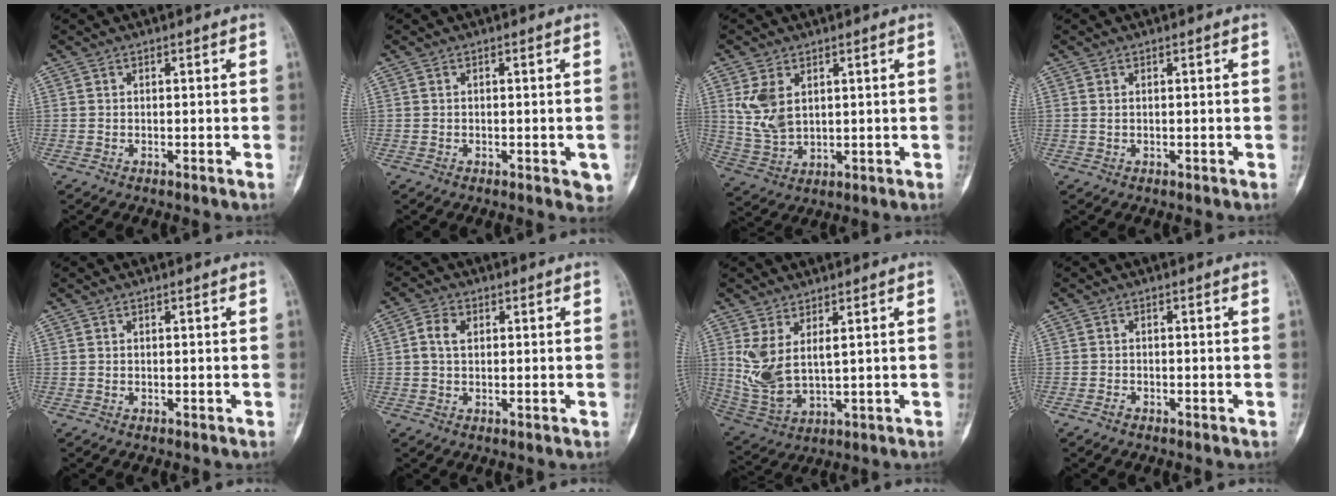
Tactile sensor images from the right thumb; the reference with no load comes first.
{"total": 3.0, "force": [-1.1, 1.7, 2.2], "torque": [-0.002, 0.004, -0.013]}
{"total": 7.8, "force": [2.3, 5.2, 5.3], "torque": [-0.093, -0.007, 0.060]}
{"total": 0.6, "force": [0.1, 0.5, 0.3], "torque": [-0.003, 0.001, 0.001]}
{"total": 0.0}
{"total": 3.8, "force": [0.5, 2.8, 2.5], "torque": [-0.044, 0.007, 0.005]}
{"total": 8.9, "force": [2.4, 4.6, 7.2], "torque": [-0.150, -0.015, 0.069]}
{"total": 1.2, "force": [-0.9, 0.8, 0.2], "torque": [-0.001, 0.004, -0.021]}